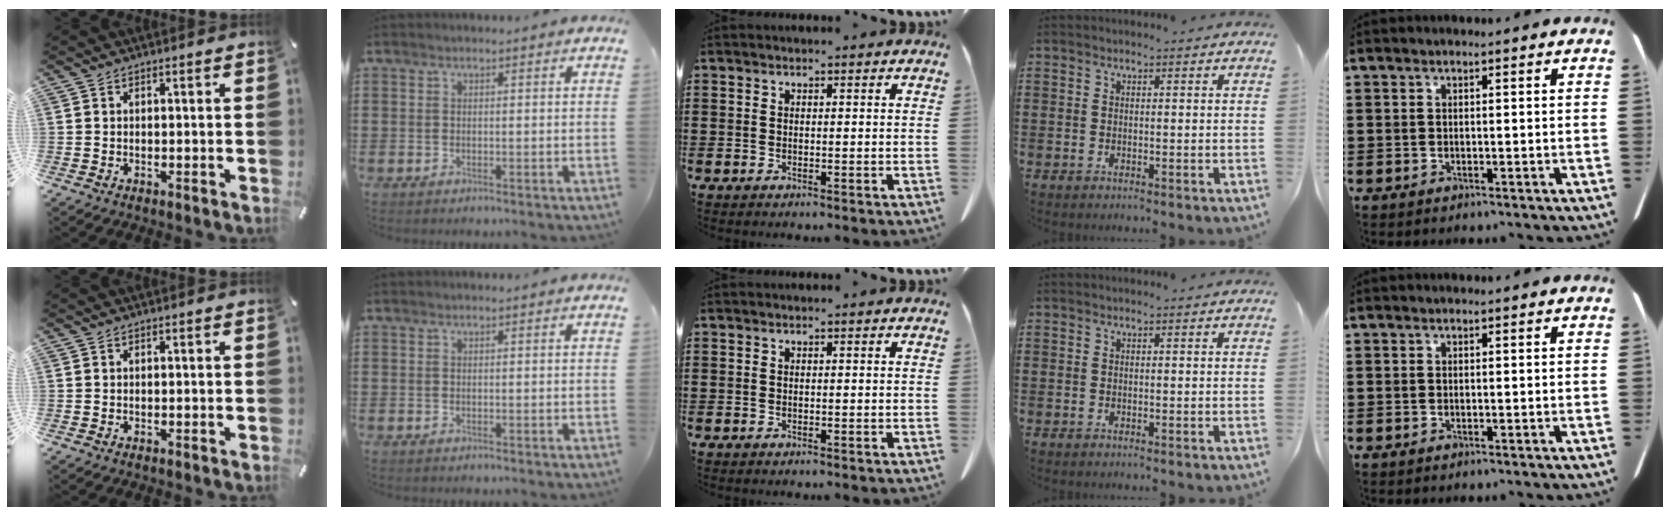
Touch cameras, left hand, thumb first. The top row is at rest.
{}